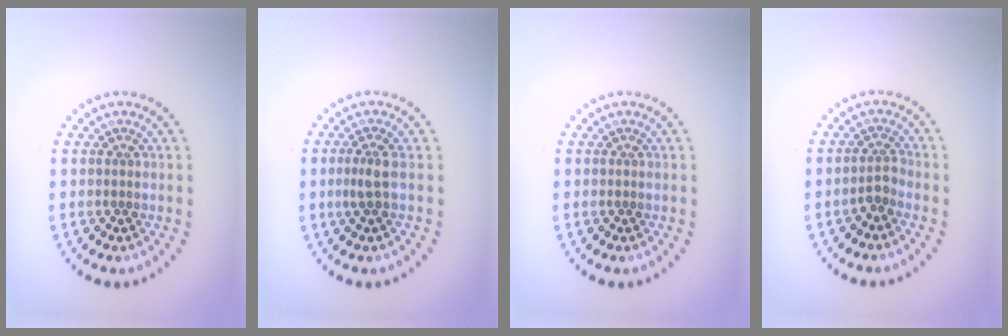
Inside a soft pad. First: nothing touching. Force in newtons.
{"total": 1.6, "press": 1.3, "slide": 1.0}
{"total": 0.0}
{"total": 1.4, "press": 1.0, "slide": 1.0}